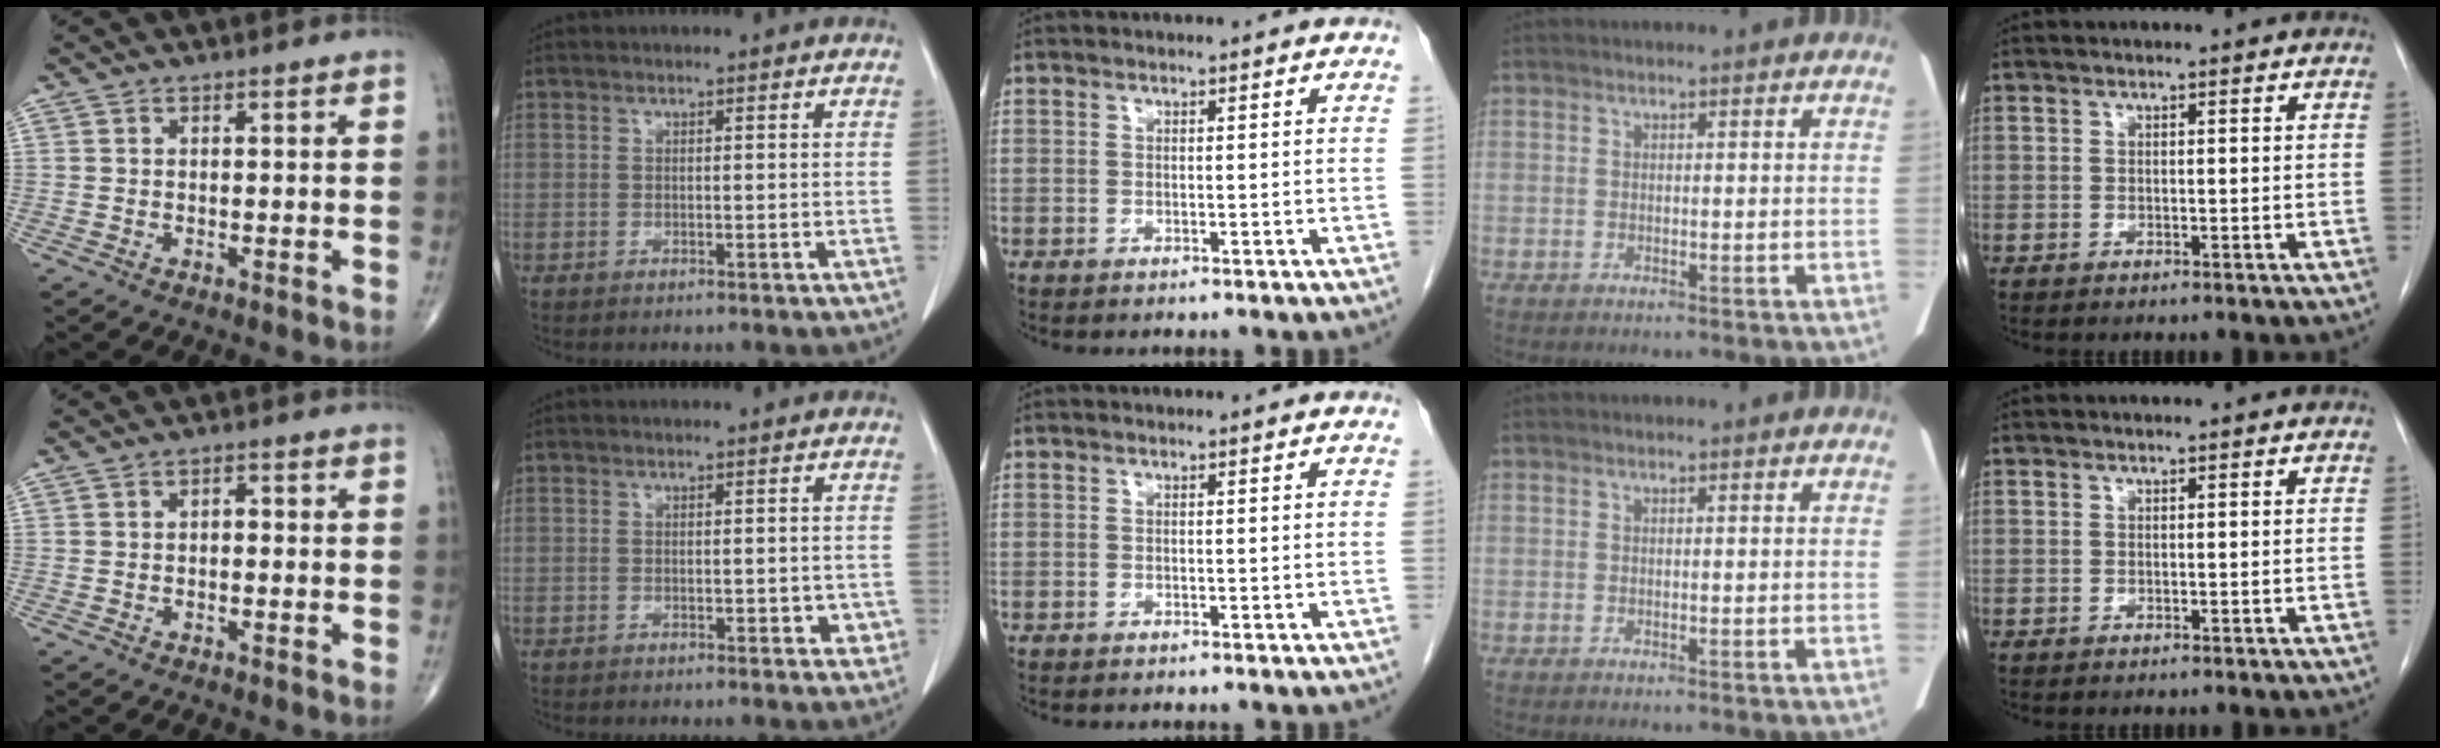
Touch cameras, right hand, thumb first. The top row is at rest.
{"thumb": {"total": 1.5, "force": [-0.1, 0.9, 1.1], "torque": [-0.010, 0.007, -0.007]}, "index": {"total": 2.4, "force": [-0.6, 1.3, 1.9], "torque": [-0.015, 0.003, -0.002]}}